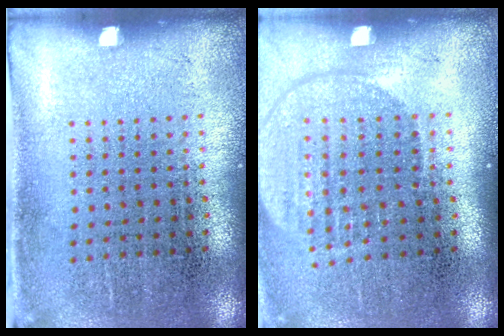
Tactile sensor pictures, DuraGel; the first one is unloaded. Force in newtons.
{"total": 1.8, "press": 1.5, "slide": 0.9}